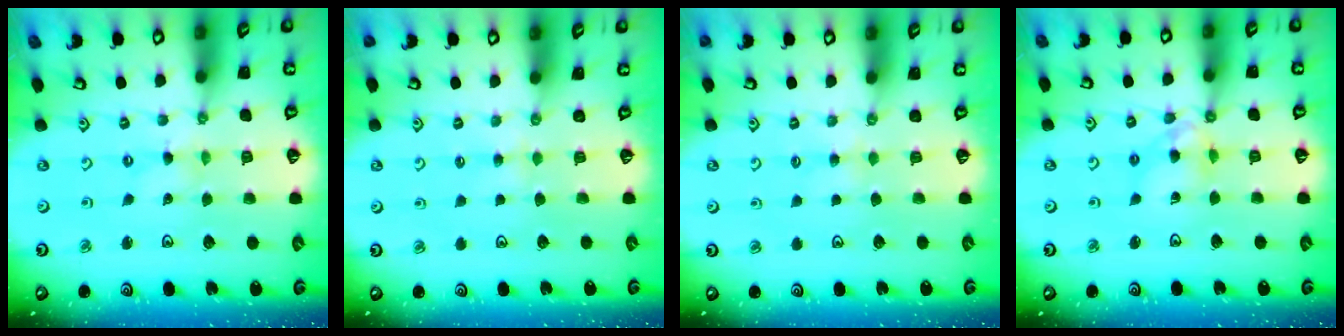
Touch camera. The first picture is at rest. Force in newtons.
{"total": 2.3, "press": 2.2, "slide": 0.4}
{"total": 1.9, "press": 1.8, "slide": 0.3}
{"total": 8.7, "press": 8.6, "slide": 0.7}